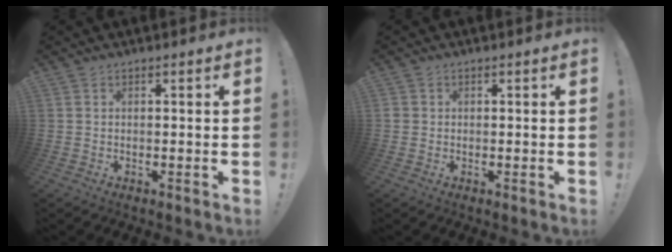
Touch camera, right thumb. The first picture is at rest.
{"total": 1.2, "force": [0.0, 1.2, 0.2], "torque": [-0.011, 0.006, 0.002]}